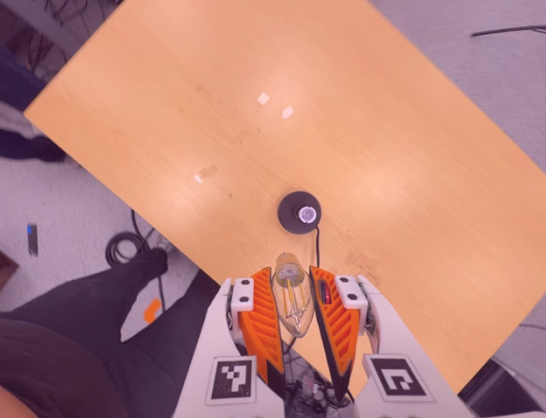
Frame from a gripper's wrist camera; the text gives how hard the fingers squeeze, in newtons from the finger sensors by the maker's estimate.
{"total": 16.6, "left": 18.2, "right": 14.9}